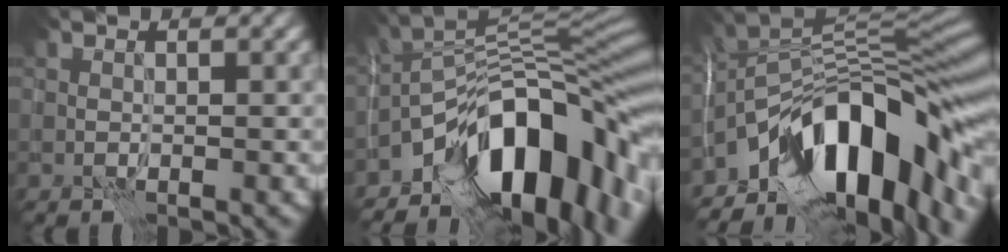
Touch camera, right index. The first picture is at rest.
{"total": 14.0, "force": [-6.9, 6.7, 10.1], "torque": [-0.134, 0.019, -0.119]}
{"total": 14.2, "force": [-6.9, 7.2, 10.2], "torque": [-0.141, 0.020, -0.121]}